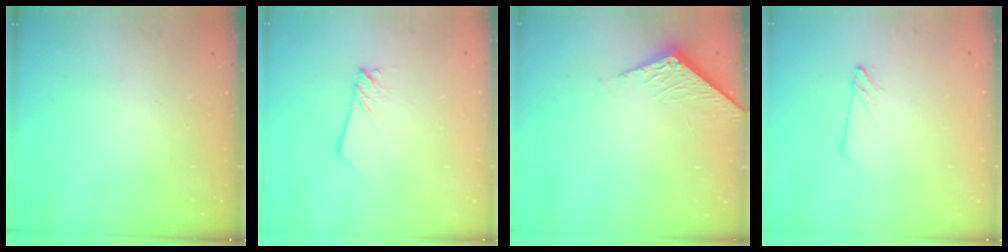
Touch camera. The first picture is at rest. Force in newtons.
{"total": 1.9, "press": 1.9, "slide": 0.2}
{"total": 4.0, "press": 4.0, "slide": 0.1}
{"total": 2.4, "press": 2.4, "slide": 0.2}